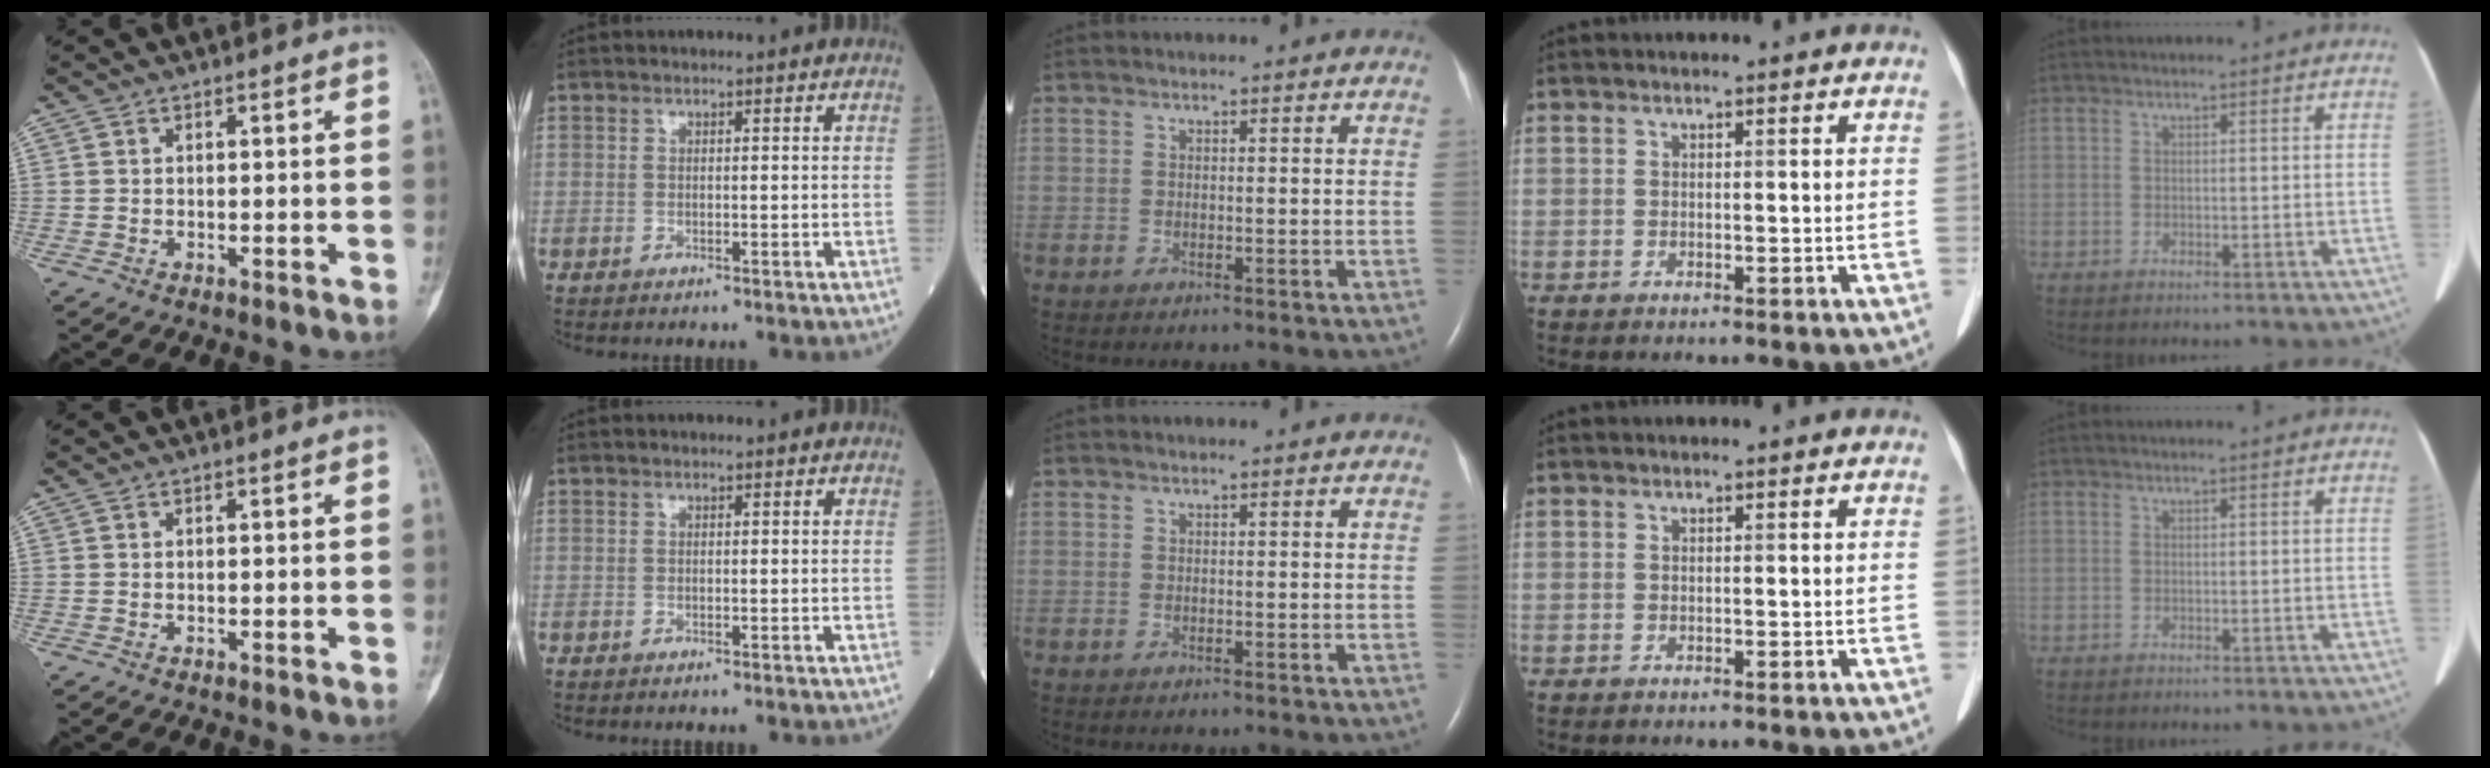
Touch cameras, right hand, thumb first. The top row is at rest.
{}